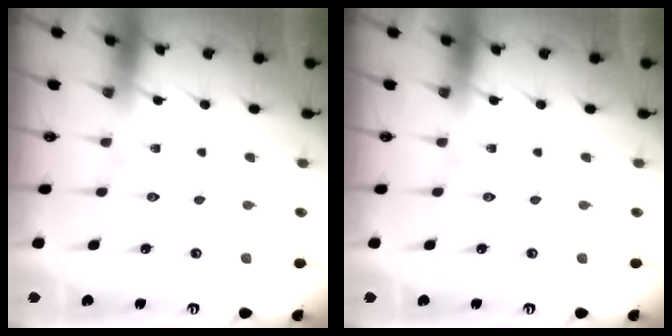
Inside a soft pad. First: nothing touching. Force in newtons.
{"total": 0.0}